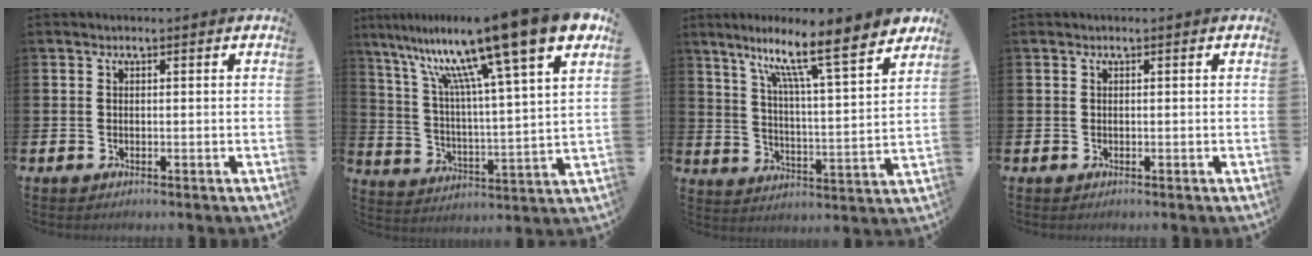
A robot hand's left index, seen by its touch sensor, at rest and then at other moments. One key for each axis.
{"total": 15.4, "fx": 11.9, "fy": 0.7, "fz": 9.7, "tx": -0.197, "ty": -0.094, "tz": 0.186}
{"total": 11.3, "fx": 8.8, "fy": 1.0, "fz": 7.1, "tx": -0.136, "ty": -0.069, "tz": 0.136}
{"total": 0.0}